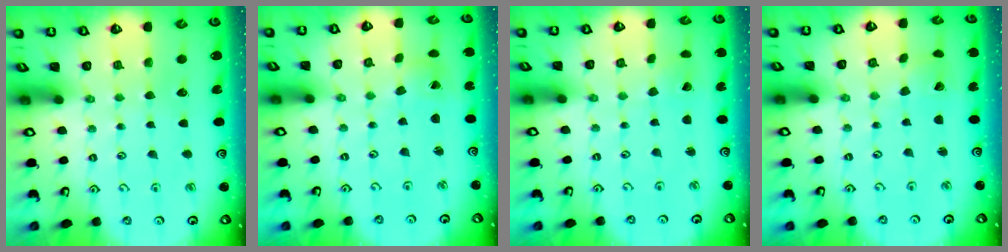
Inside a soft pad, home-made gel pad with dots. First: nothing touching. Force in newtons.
{"total": 2.1, "press": 2.1, "slide": 0.2}
{"total": 0.0}
{"total": 1.7, "press": 1.7, "slide": 0.1}